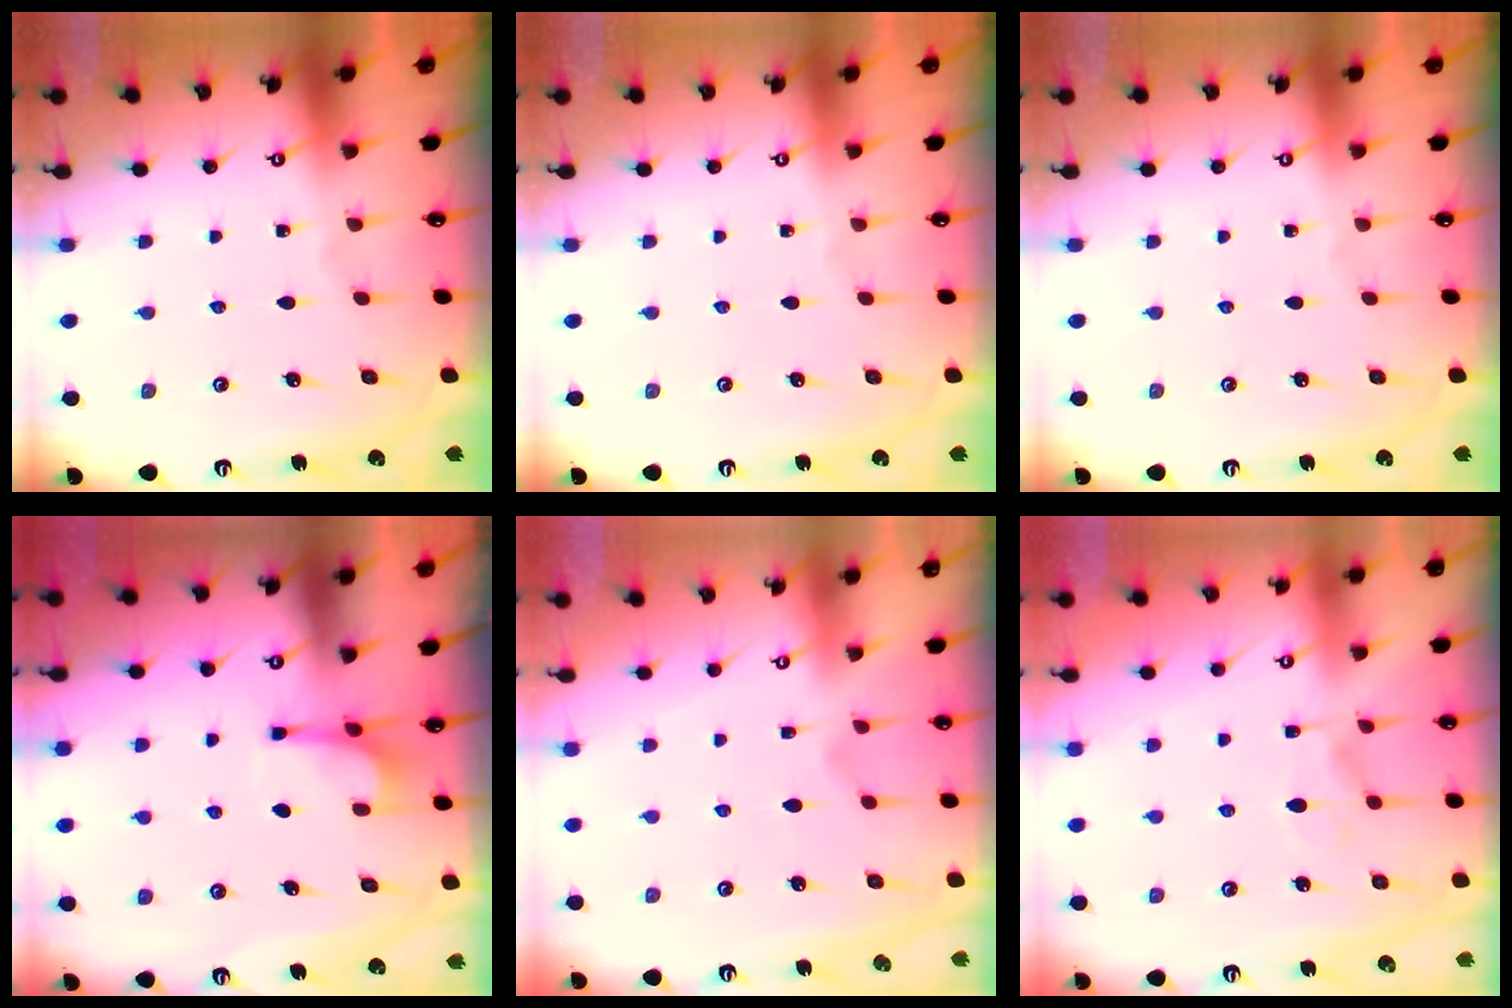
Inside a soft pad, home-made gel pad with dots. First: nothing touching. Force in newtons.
{"total": 0.0}
{"total": 0.0}
{"total": 4.0, "press": 4.0, "slide": 0.5}
{"total": 1.2, "press": 0.4, "slide": 1.1}
{"total": 0.7, "press": 0.3, "slide": 0.7}